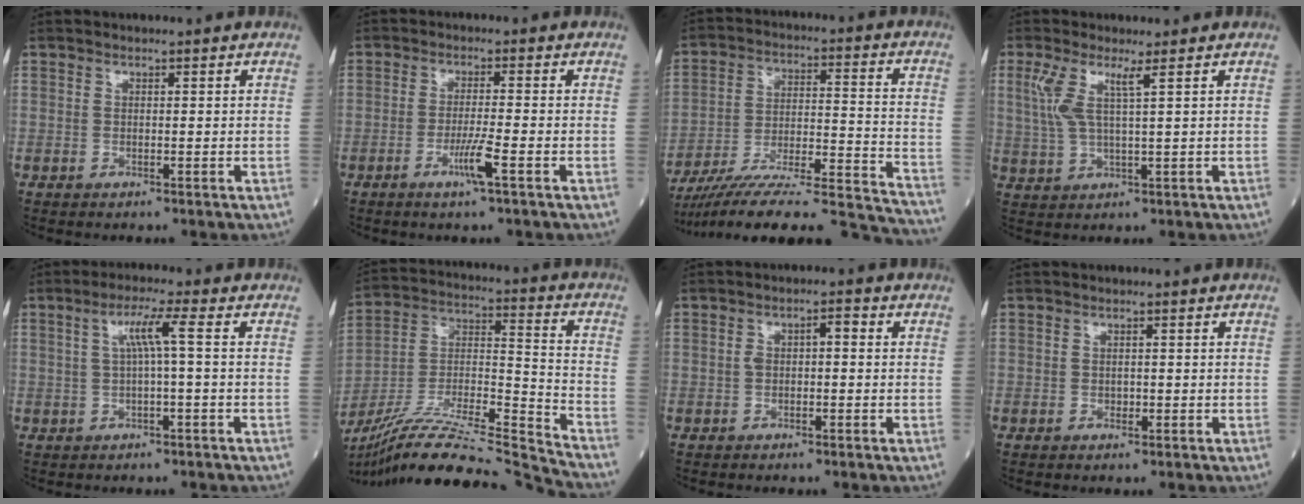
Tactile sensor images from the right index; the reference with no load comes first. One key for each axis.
{"total": 4.1, "fx": -1.9, "fy": -0.4, "fz": 3.7, "tx": -0.073, "ty": -0.009, "tz": -0.039}
{"total": 27.6, "fx": -25.3, "fy": 0.5, "fz": 11.0, "tx": -0.110, "ty": -0.013, "tz": -0.371}
{"total": 4.9, "fx": 2.1, "fy": 0.3, "fz": 4.5, "tx": -0.109, "ty": 0.009, "tz": 0.048}
{"total": 4.4, "fx": 0.6, "fy": -0.5, "fz": 4.3, "tx": -0.082, "ty": 0.014, "tz": 0.014}
{"total": 24.0, "fx": -22.1, "fy": -1.1, "fz": 9.3, "tx": -0.188, "ty": -0.012, "tz": -0.373}
{"total": 2.7, "fx": 0.0, "fy": 1.3, "fz": 2.4, "tx": -0.043, "ty": 0.020, "tz": 0.000}
{"total": 0.9, "fx": -0.2, "fy": 0.7, "fz": 0.6, "tx": -0.010, "ty": 0.000, "tz": -0.002}